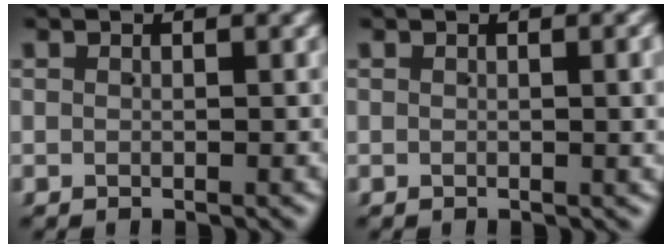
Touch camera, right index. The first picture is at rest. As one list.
[{"total": 0.9, "force": [0.2, -0.2, 0.8], "torque": [-0.011, 0.003, 0.002]}]